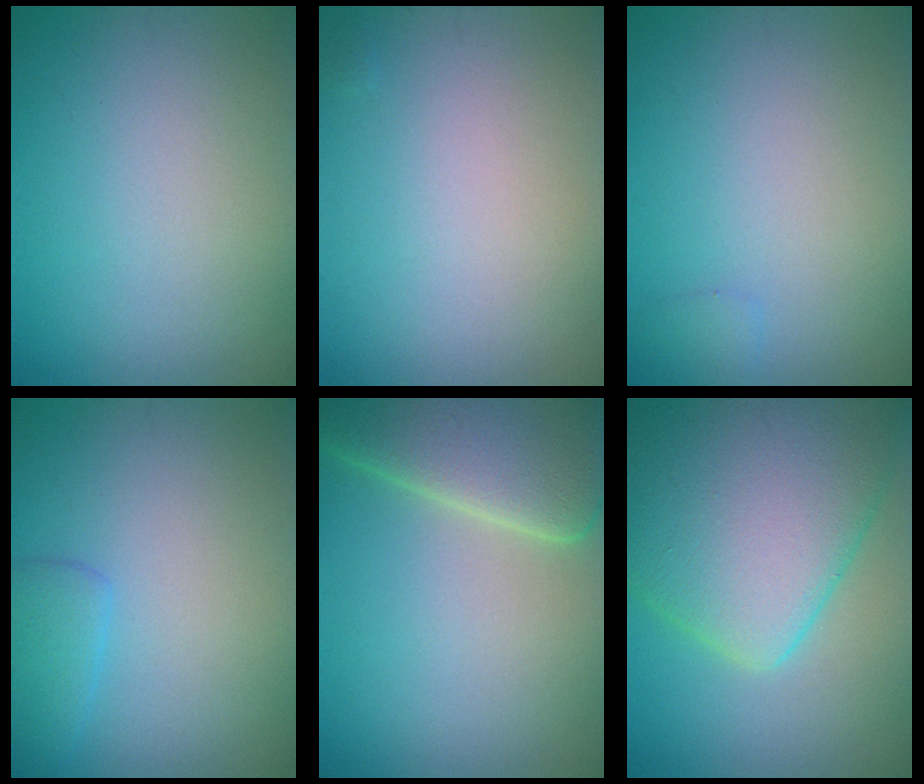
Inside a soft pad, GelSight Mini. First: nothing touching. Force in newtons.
{"total": 0.0}
{"total": 0.7, "press": 0.7, "slide": 0.0}
{"total": 1.8, "press": 1.8, "slide": 0.2}
{"total": 9.4, "press": 9.4, "slide": 0.6}
{"total": 11.8, "press": 11.8, "slide": 0.3}